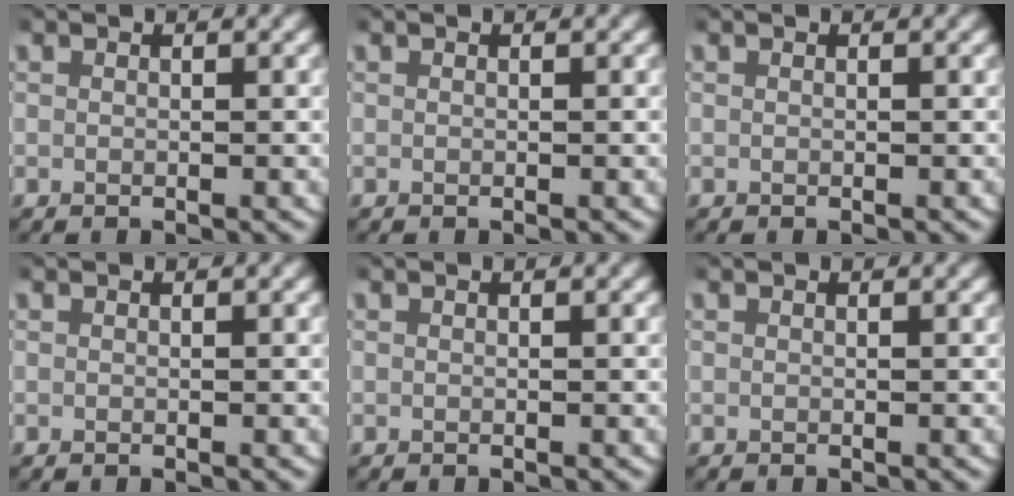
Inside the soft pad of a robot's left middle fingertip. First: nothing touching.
{"total": 0.0}
{"total": 0.0}
{"total": 0.0}
{"total": 0.0}
{"total": 0.0}